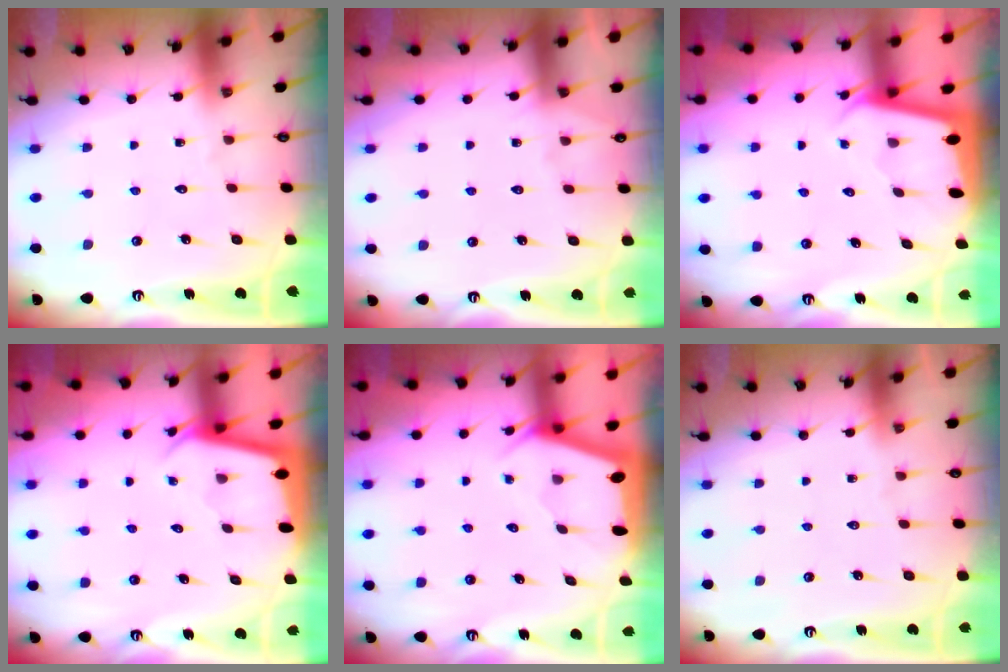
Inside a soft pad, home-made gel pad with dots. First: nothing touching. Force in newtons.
{"total": 3.0, "press": 3.0, "slide": 0.4}
{"total": 2.0, "press": 2.0, "slide": 0.1}
{"total": 2.1, "press": 2.1, "slide": 0.1}
{"total": 2.9, "press": 2.9, "slide": 0.1}
{"total": 0.0}